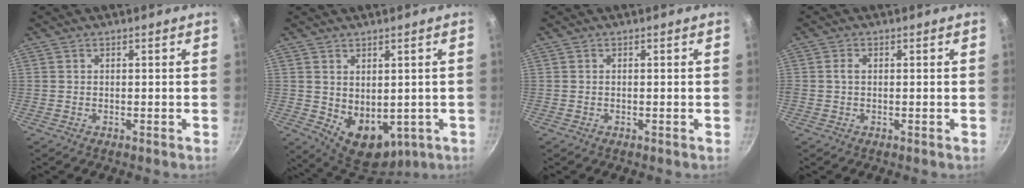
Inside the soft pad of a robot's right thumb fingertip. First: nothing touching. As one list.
[{"total": 10.4, "force": [-0.4, 7.2, 7.5], "torque": [-0.083, -0.020, 0.021]}, {"total": 0.0}, {"total": 1.4, "force": [0.1, 1.0, 1.0], "torque": [-0.017, 0.006, 0.000]}]